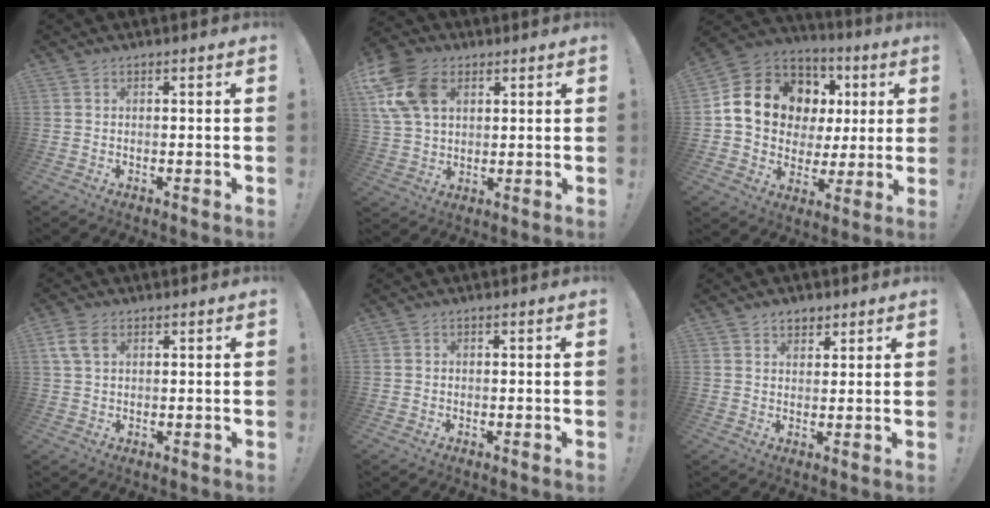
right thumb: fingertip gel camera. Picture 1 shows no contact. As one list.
[{"total": 15.5, "force": [5.6, 11.0, 9.4], "torque": [-0.192, -0.011, 0.110]}, {"total": 17.1, "force": [5.1, 13.6, 9.0], "torque": [-0.134, -0.016, 0.118]}, {"total": 5.8, "force": [2.1, 3.7, 3.9], "torque": [-0.080, 0.005, 0.043]}, {"total": 0.8, "force": [-0.1, 0.8, 0.0], "torque": [-0.005, 0.005, 0.000]}, {"total": 3.5, "force": [2.5, 2.3, 0.8], "torque": [-0.005, -0.011, 0.044]}]